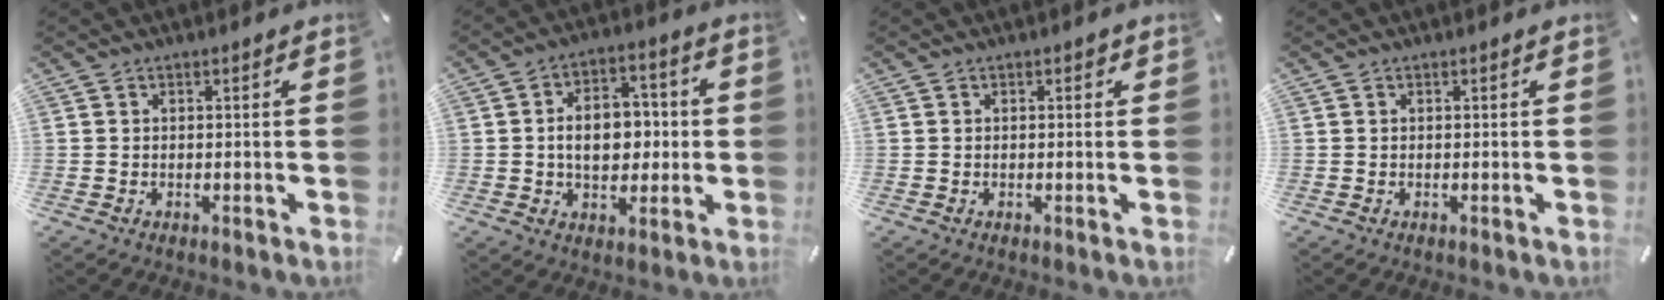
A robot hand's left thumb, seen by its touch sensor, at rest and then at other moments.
{"total": 11.1, "force": [-0.3, 7.8, 7.9], "torque": [-0.120, 0.004, -0.008]}
{"total": 0.8, "force": [0.1, 0.6, 0.5], "torque": [-0.009, 0.005, 0.000]}
{"total": 0.0}